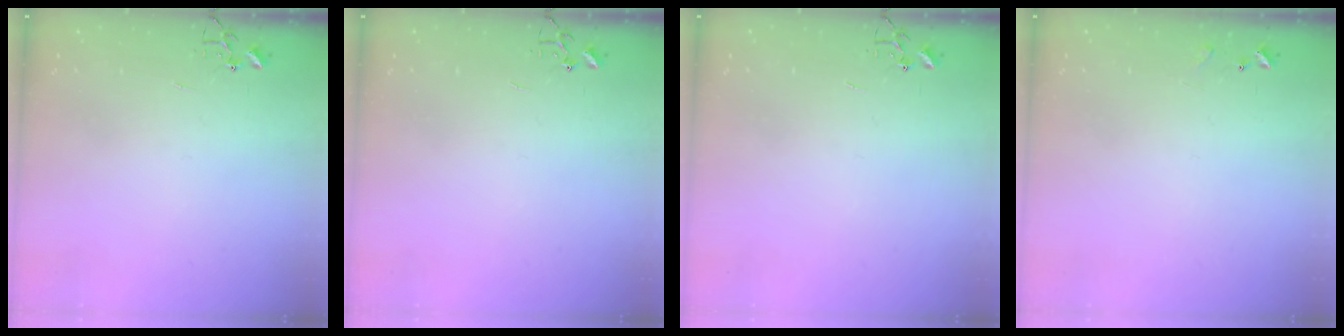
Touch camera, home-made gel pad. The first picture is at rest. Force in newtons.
{"total": 0.0}
{"total": 0.0}
{"total": 5.9, "press": 5.9, "slide": 0.9}